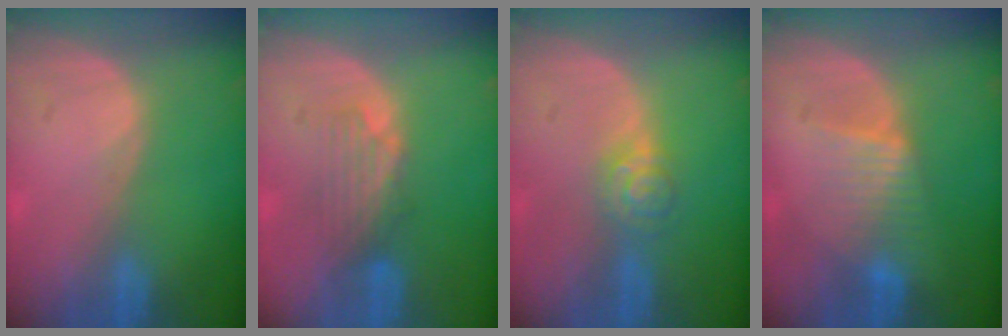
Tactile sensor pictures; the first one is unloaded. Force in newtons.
{"total": 4.0, "press": 3.6, "slide": 1.8}
{"total": 4.0, "press": 3.6, "slide": 1.7}
{"total": 4.5, "press": 4.5, "slide": 0.5}